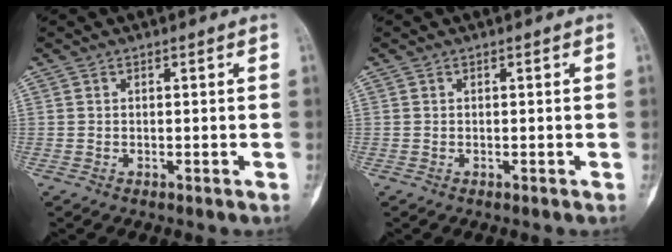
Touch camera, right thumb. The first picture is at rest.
{"total": 0.0}